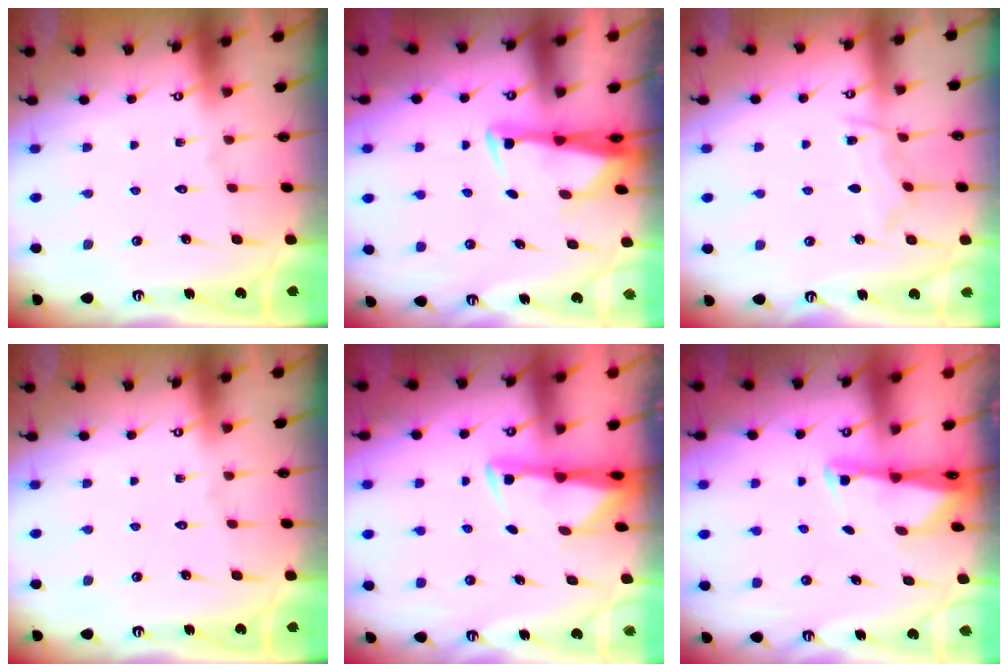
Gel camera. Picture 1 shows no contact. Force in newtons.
{"total": 2.8, "press": 2.6, "slide": 0.9}
{"total": 6.3, "press": 6.2, "slide": 0.7}
{"total": 0.0}
{"total": 3.0, "press": 2.9, "slide": 0.5}
{"total": 1.8, "press": 1.7, "slide": 0.4}